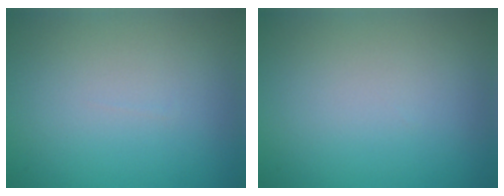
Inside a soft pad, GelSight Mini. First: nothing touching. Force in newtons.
{"total": 0.0}